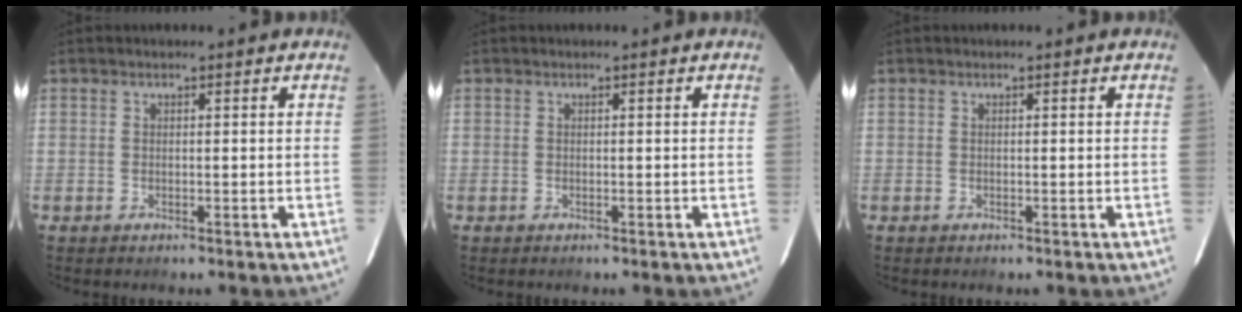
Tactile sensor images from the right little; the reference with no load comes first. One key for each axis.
{"total": 0.0}
{"total": 0.0}